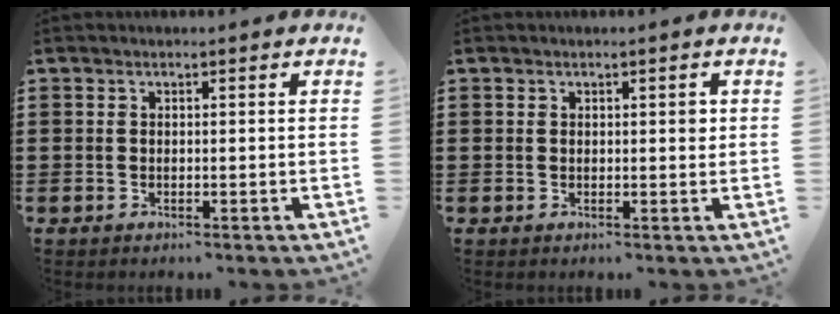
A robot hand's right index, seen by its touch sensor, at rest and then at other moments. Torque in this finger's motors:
{"motor_torque": [-0.14, 0.16, 0.01, 0.00]}